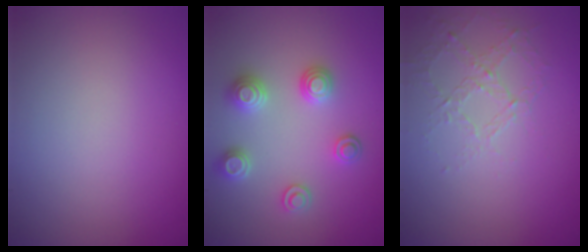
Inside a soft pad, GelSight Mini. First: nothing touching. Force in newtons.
{"total": 2.9, "press": 2.8, "slide": 0.6}
{"total": 1.4, "press": 0.8, "slide": 1.2}